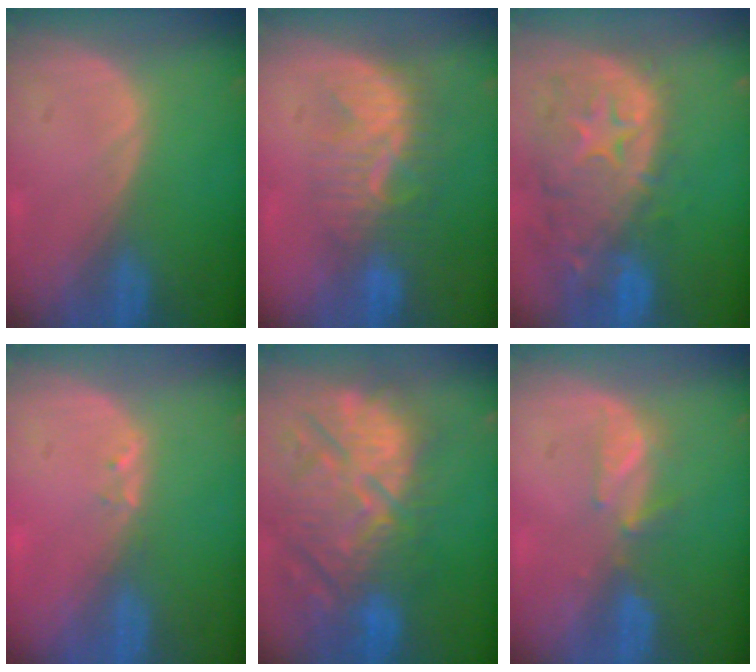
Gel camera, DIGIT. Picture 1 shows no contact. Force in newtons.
{"total": 7.9, "press": 7.6, "slide": 1.9}
{"total": 13.9, "press": 11.1, "slide": 8.3}
{"total": 1.0, "press": 0.9, "slide": 0.5}
{"total": 13.9, "press": 12.6, "slide": 5.9}
{"total": 3.0, "press": 2.9, "slide": 0.8}